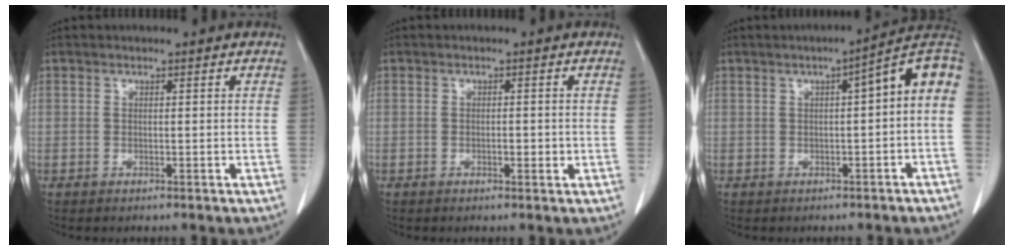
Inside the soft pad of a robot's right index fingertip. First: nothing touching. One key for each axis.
{"total": 1.3, "fx": -0.4, "fy": 0.5, "fz": 1.2, "tx": -0.019, "ty": 0.001, "tz": -0.004}
{"total": 8.3, "fx": 0.5, "fy": 1.3, "fz": 8.2, "tx": -0.104, "ty": 0.030, "tz": -0.002}